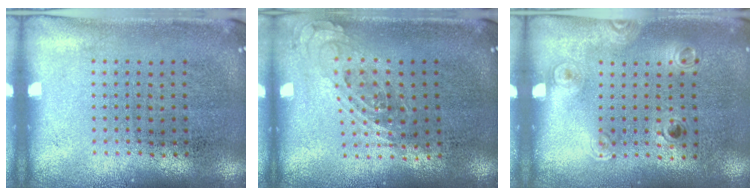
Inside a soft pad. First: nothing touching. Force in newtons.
{"total": 0.8, "press": 0.7, "slide": 0.3}
{"total": 1.1, "press": 0.8, "slide": 0.8}